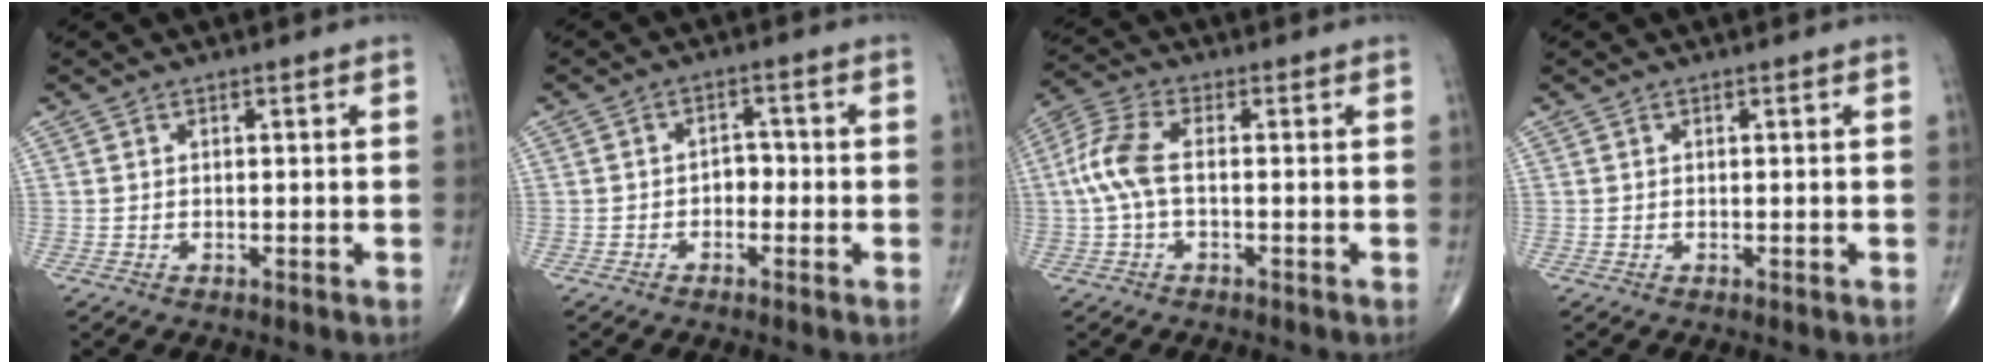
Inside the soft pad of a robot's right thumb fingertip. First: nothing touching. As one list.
[{"total": 2.8, "force": [-0.9, 2.0, 1.7], "torque": [-0.009, 0.015, -0.024]}, {"total": 7.3, "force": [-0.4, 3.3, 6.6], "torque": [-0.166, 0.020, -0.014]}, {"total": 0.0}]